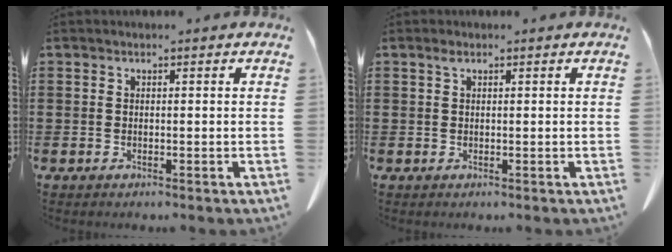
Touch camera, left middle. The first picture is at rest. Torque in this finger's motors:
{"motor_torque": [1.16, 0.98, 0.04, 0.01]}